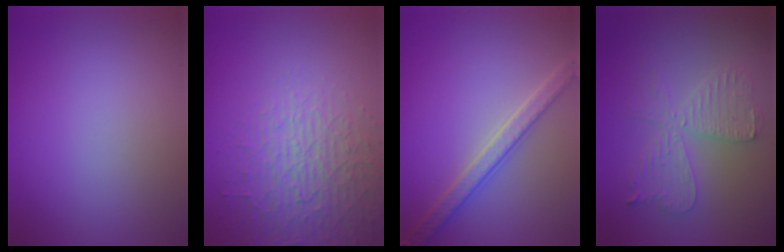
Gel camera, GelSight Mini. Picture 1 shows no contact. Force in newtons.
{"total": 4.0, "press": 3.9, "slide": 0.7}
{"total": 3.6, "press": 3.5, "slide": 0.7}
{"total": 4.1, "press": 3.6, "slide": 2.1}